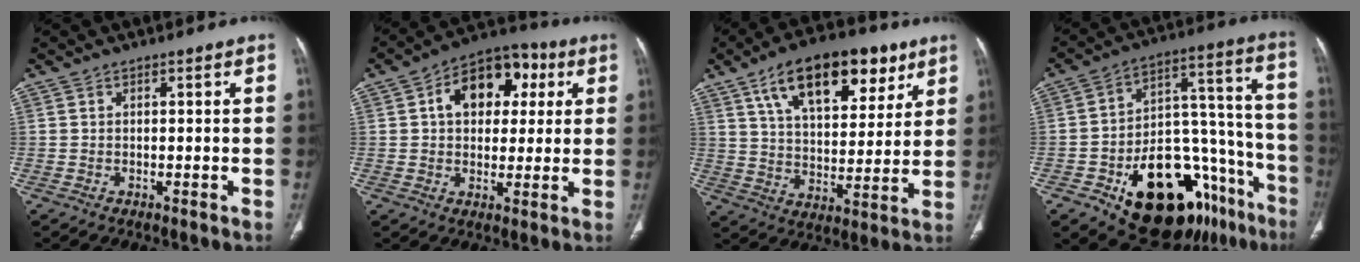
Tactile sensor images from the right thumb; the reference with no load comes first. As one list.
[{"total": 13.8, "force": [3.8, 9.4, 9.4], "torque": [-0.098, 0.016, 0.050]}, {"total": 21.2, "force": [11.4, 10.6, 14.4], "torque": [-0.190, -0.023, 0.190]}, {"total": 28.6, "force": [-14.4, 15.3, 19.4], "torque": [-0.204, 0.107, -0.203]}]